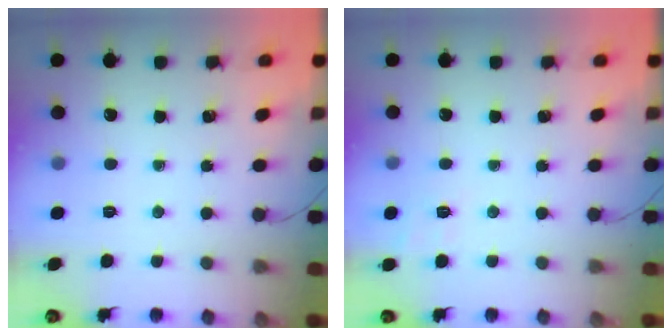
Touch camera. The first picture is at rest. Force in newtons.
{"total": 5.4, "press": 5.1, "slide": 1.7}